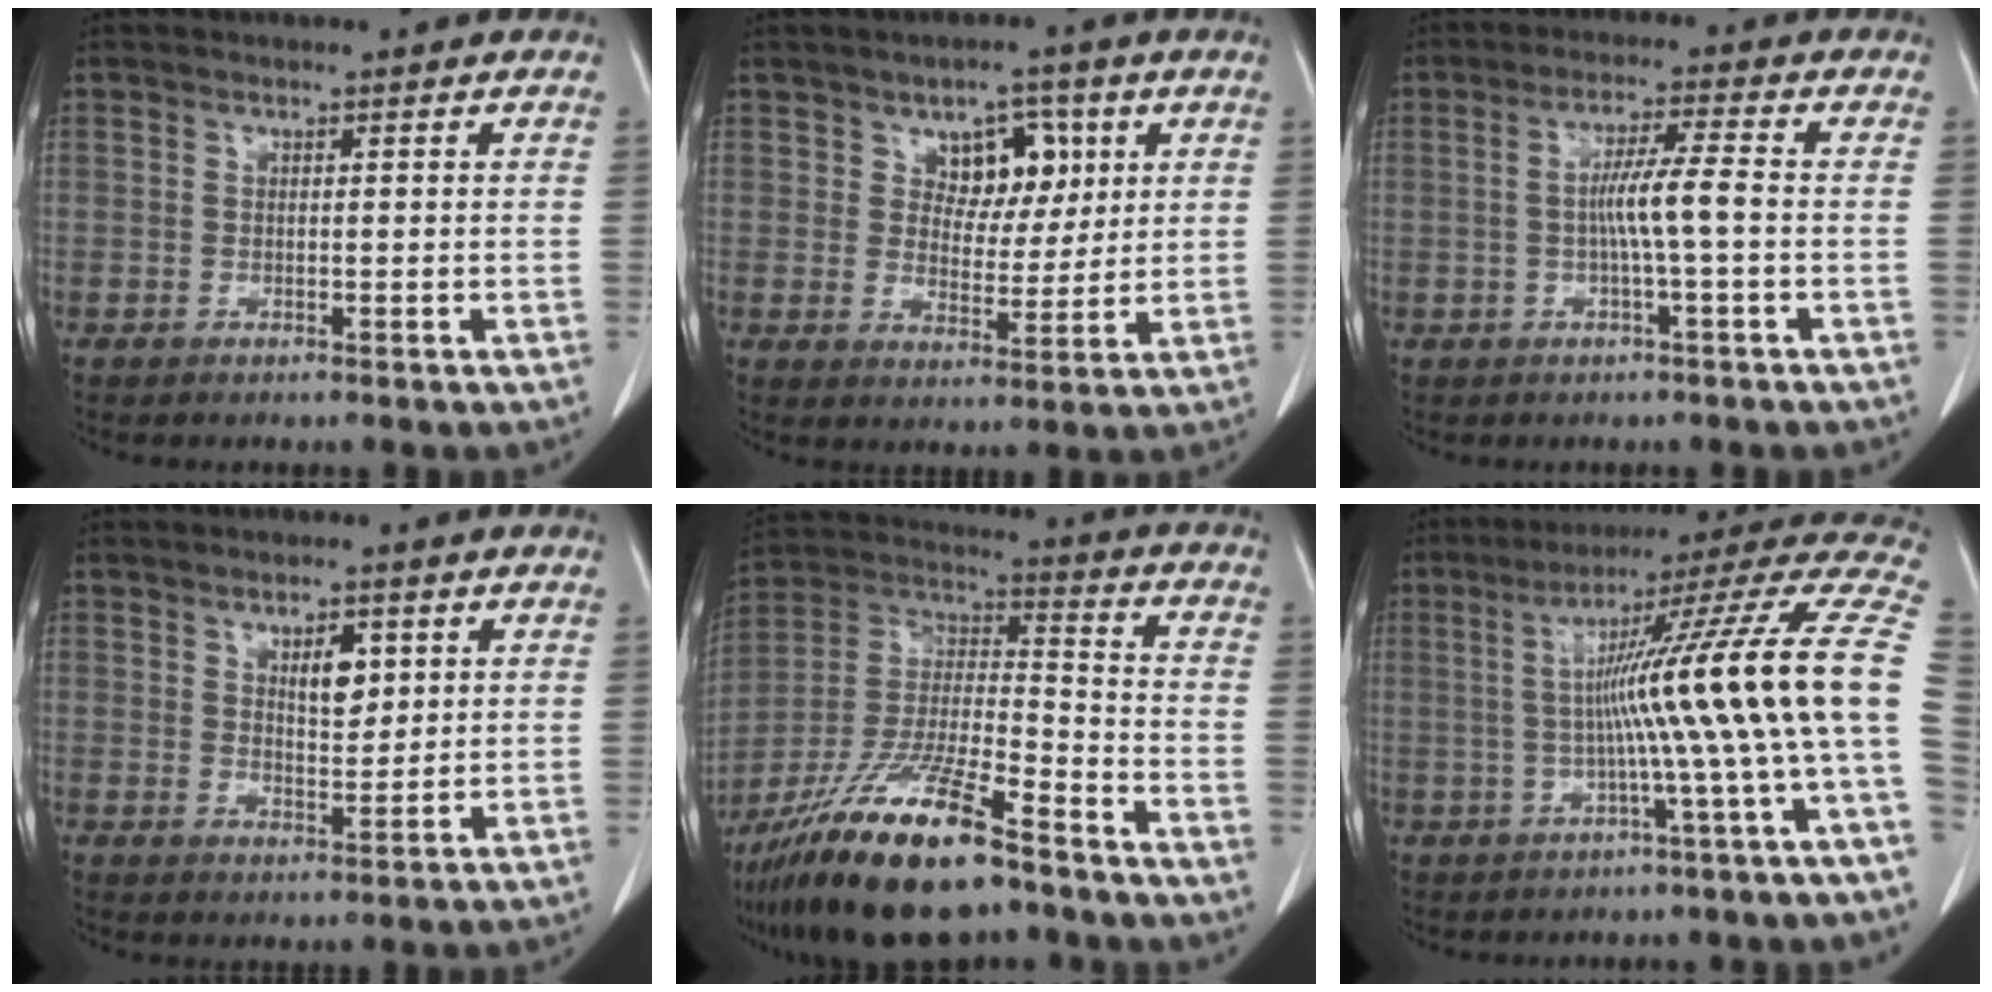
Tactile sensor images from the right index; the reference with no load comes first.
{"total": 6.5, "force": [2.8, 4.3, 4.0], "torque": [-0.048, 0.011, 0.044]}
{"total": 5.4, "force": [-0.7, -0.4, 5.3], "torque": [-0.098, 0.007, -0.014]}
{"total": 4.3, "force": [1.7, 1.9, 3.5], "torque": [-0.056, -0.002, 0.031]}
{"total": 19.8, "force": [-14.4, 3.3, 13.2], "torque": [-0.283, -0.023, -0.263]}
{"total": 17.8, "force": [-1.7, -2.4, 17.5], "torque": [-0.245, 0.027, -0.038]}